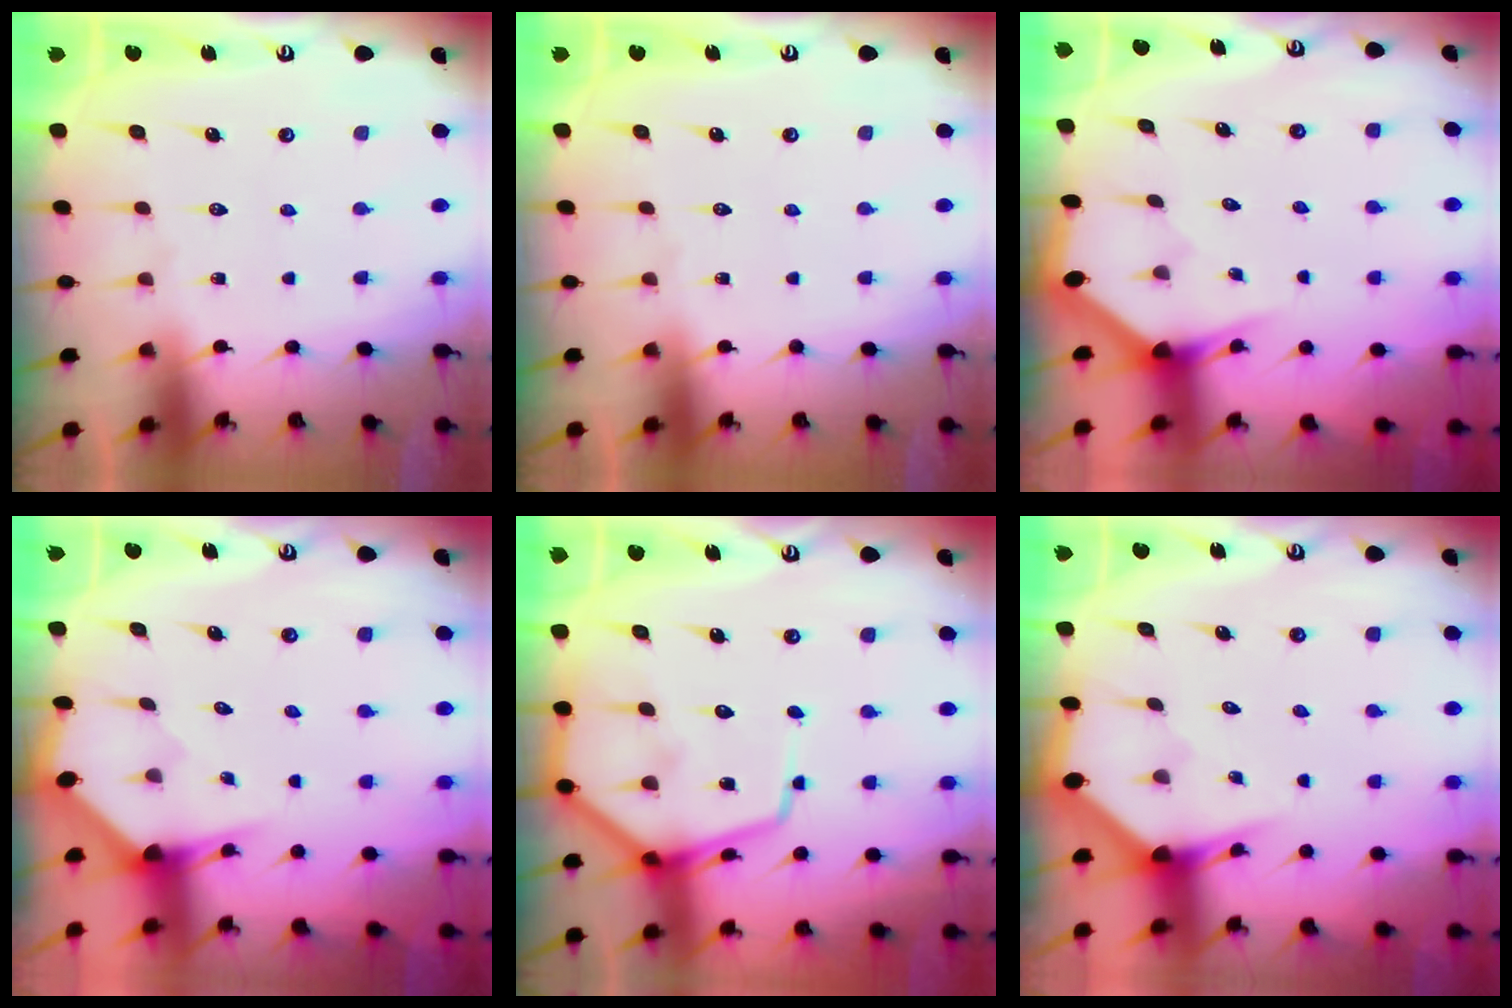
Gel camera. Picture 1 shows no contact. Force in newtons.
{"total": 0.0}
{"total": 2.9, "press": 2.9, "slide": 0.1}
{"total": 2.7, "press": 2.7, "slide": 0.2}
{"total": 12.1, "press": 12.0, "slide": 1.1}
{"total": 2.8, "press": 2.8, "slide": 0.0}